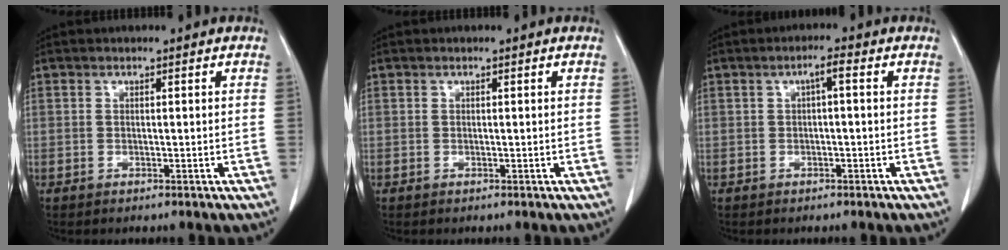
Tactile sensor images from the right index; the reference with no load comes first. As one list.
[{"total": 0.0}, {"total": 2.5, "force": [0.6, 0.6, 2.4], "torque": [-0.043, 0.009, 0.011]}]